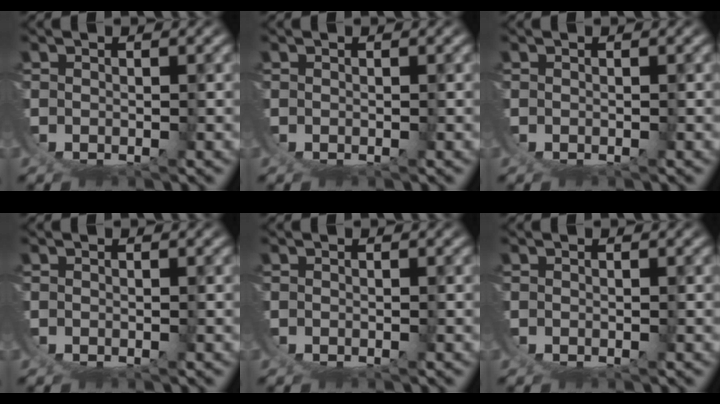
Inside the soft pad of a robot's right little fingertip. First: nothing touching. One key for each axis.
{"total": 0.0}
{"total": 0.0}
{"total": 0.0}
{"total": 0.0}
{"total": 0.0}